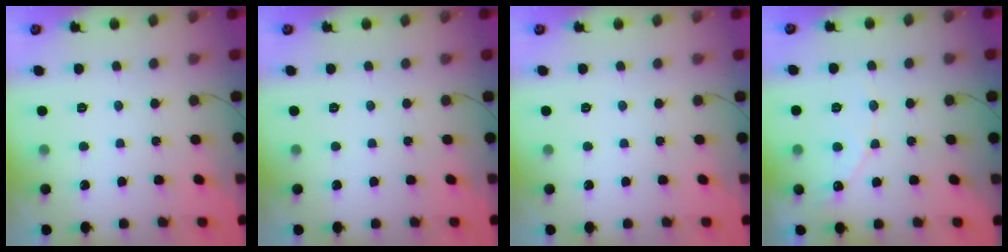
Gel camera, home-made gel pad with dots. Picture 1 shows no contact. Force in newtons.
{"total": 0.0}
{"total": 0.0}
{"total": 5.4, "press": 5.4, "slide": 0.4}